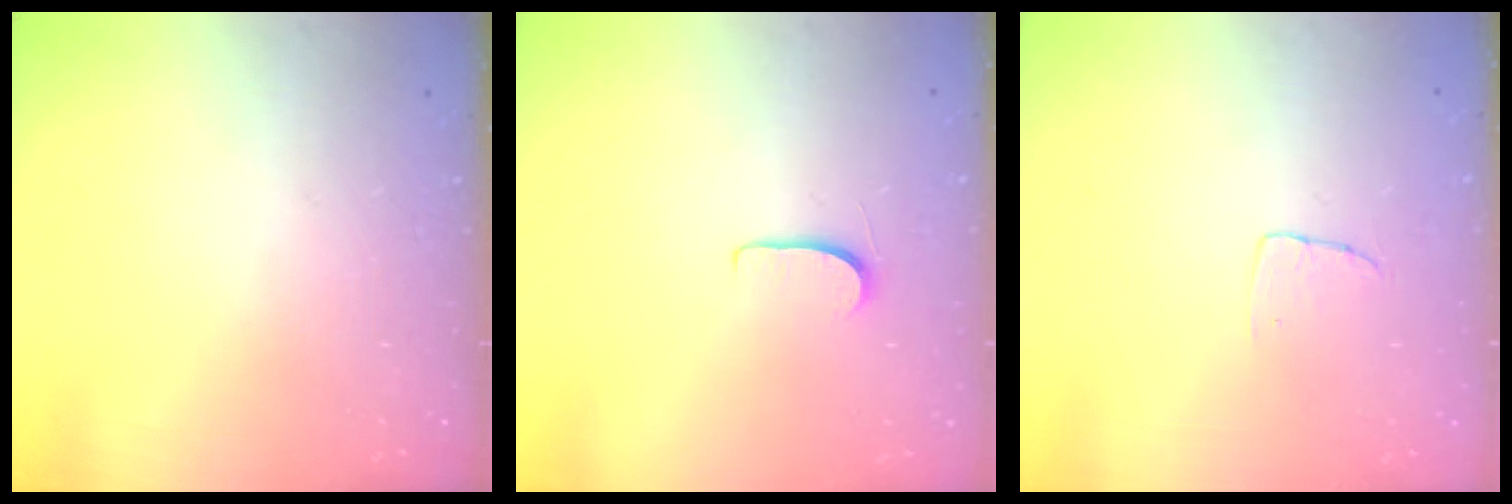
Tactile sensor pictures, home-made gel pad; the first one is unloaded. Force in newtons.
{"total": 5.0, "press": 5.0, "slide": 0.5}
{"total": 2.9, "press": 2.9, "slide": 0.1}